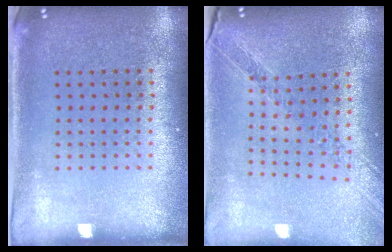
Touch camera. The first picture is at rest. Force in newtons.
{"total": 1.2, "press": 1.2, "slide": 0.2}